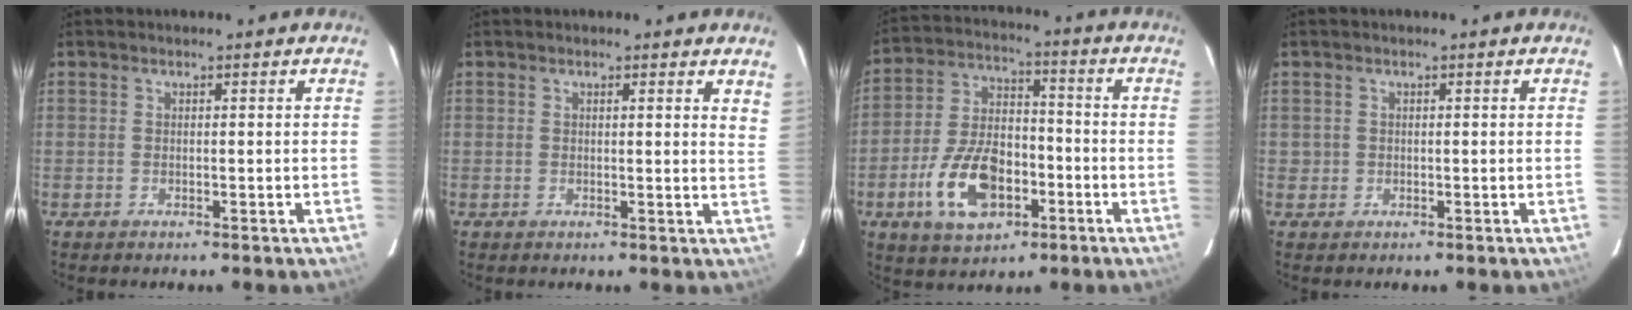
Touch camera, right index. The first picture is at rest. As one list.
[{"total": 4.2, "force": [3.7, 0.6, 1.9], "torque": [-0.022, -0.012, 0.021]}, {"total": 12.7, "force": [-5.1, 6.7, 9.5], "torque": [-0.196, 0.011, -0.087]}, {"total": 0.9, "force": [-0.1, 0.9, 0.1], "torque": [-0.001, 0.003, 0.000]}]